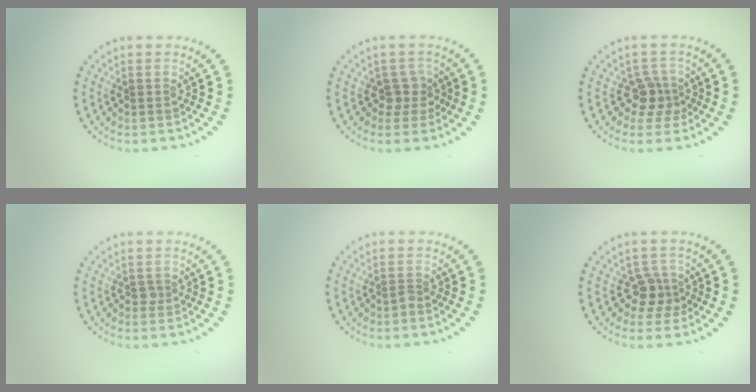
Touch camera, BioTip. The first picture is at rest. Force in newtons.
{"total": 1.8, "press": 1.4, "slide": 1.1}
{"total": 2.4, "press": 1.8, "slide": 1.6}
{"total": 0.6, "press": 0.4, "slide": 0.3}
{"total": 0.8, "press": 0.5, "slide": 0.6}
{"total": 2.4, "press": 1.8, "slide": 1.5}